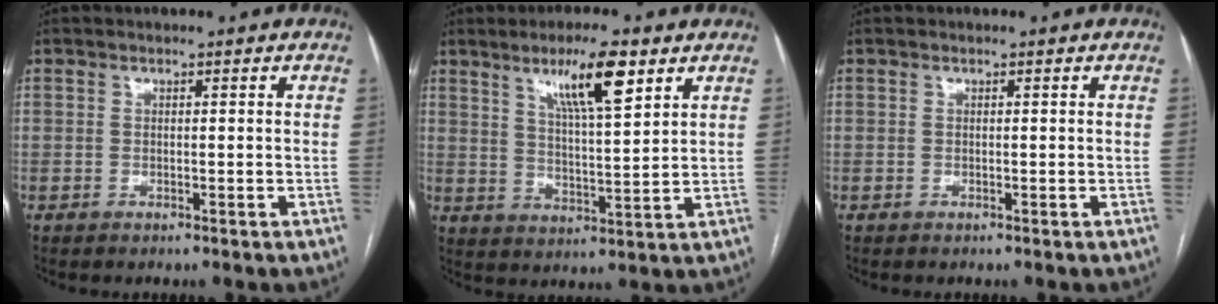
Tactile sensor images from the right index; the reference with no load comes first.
{"total": 9.7, "force": [5.6, 1.0, 7.8], "torque": [-0.138, 0.000, 0.098]}
{"total": 0.0}